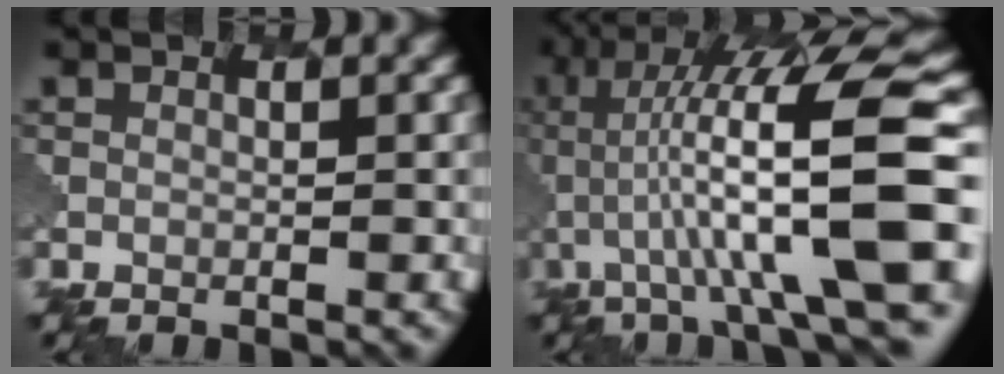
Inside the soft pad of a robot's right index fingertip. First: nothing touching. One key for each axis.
{"total": 13.8, "fx": 0.4, "fy": 2.6, "fz": 13.5, "tx": -0.226, "ty": 0.033, "tz": 0.008}